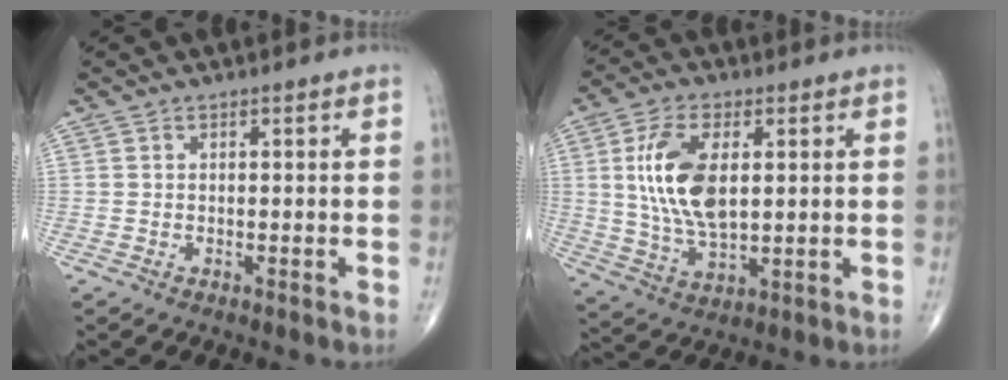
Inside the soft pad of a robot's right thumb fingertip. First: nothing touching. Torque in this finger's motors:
{"motor_torque": [0.77, 3.08, 1.35, -0.17, 0.17]}